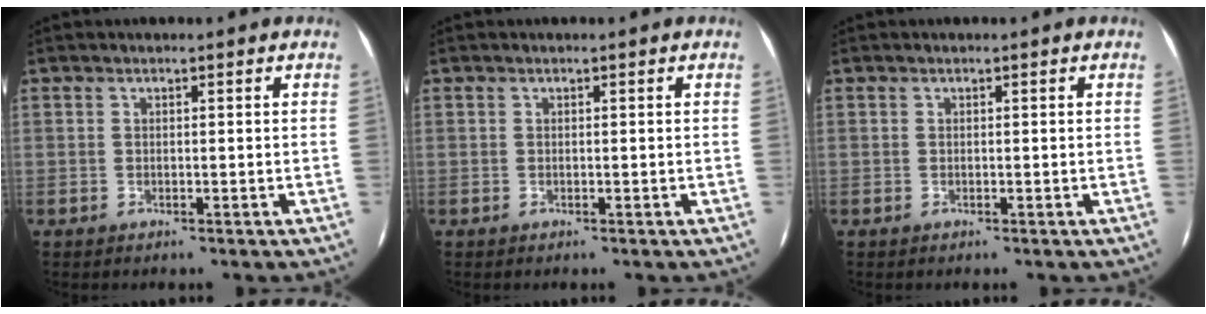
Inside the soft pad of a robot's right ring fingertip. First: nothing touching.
{"total": 0.0}
{"total": 0.0}